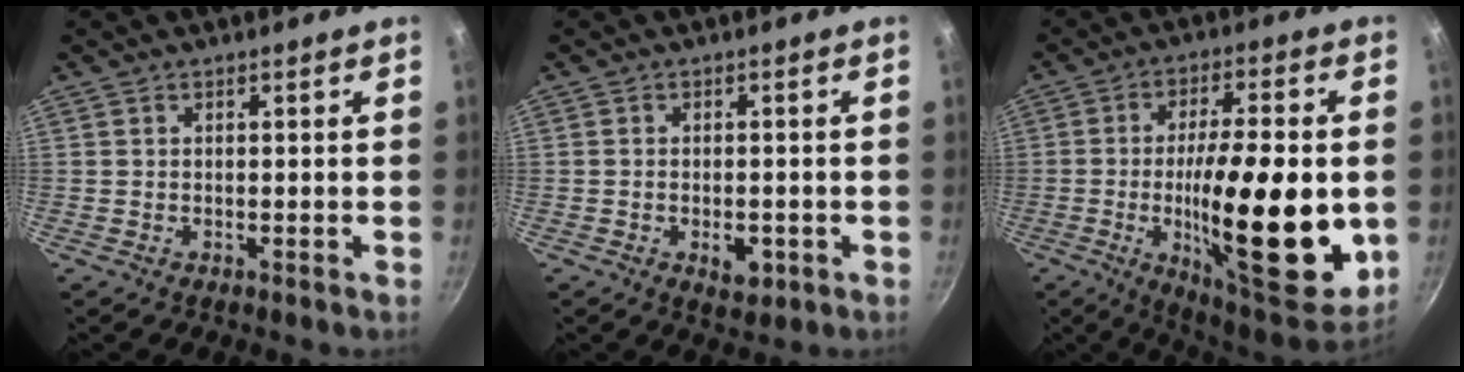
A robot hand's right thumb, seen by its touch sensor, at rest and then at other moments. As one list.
[{"total": 4.2, "force": [-1.4, 2.4, 3.1], "torque": [-0.035, 0.006, -0.014]}, {"total": 26.4, "force": [-3.6, 8.2, 24.8], "torque": [-0.361, -0.005, -0.054]}]